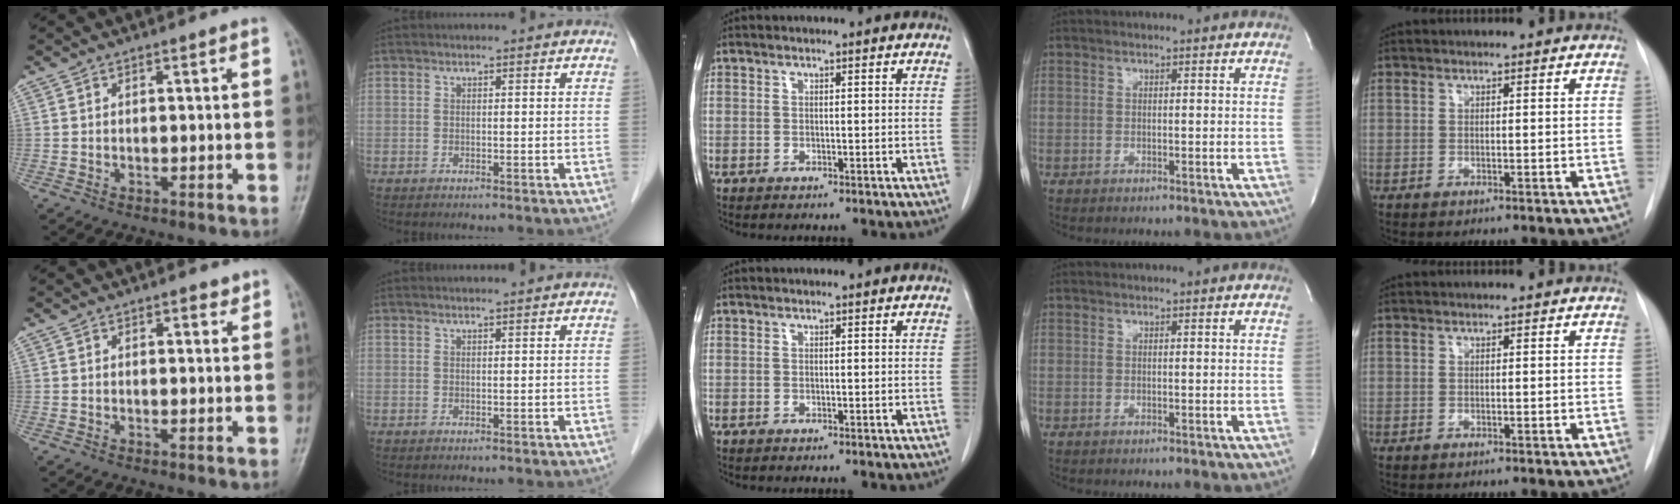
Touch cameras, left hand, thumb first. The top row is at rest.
{"thumb": {"total": 1.6, "force": [1.2, 0.8, 0.7], "torque": [-0.001, -0.006, 0.013]}, "index": {"total": 1.0, "force": [1.0, -0.2, 0.2], "torque": [-0.008, 0.003, 0.019]}}